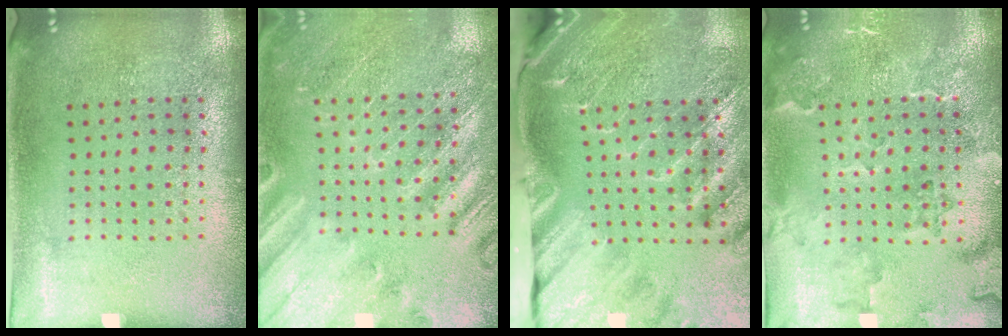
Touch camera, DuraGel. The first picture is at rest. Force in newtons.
{"total": 2.5, "press": 2.5, "slide": 0.2}
{"total": 3.2, "press": 3.0, "slide": 1.1}
{"total": 2.5, "press": 2.2, "slide": 1.1}